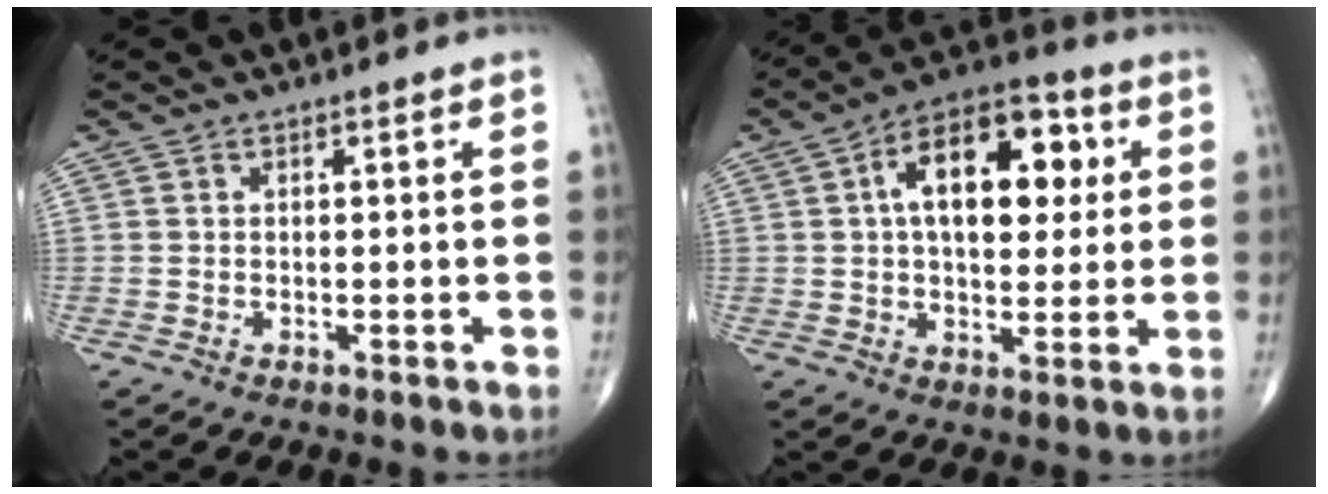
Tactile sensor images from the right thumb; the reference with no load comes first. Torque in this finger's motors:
{"motor_torque": [0.40, 0.55, 0.32, -0.04, 0.18]}